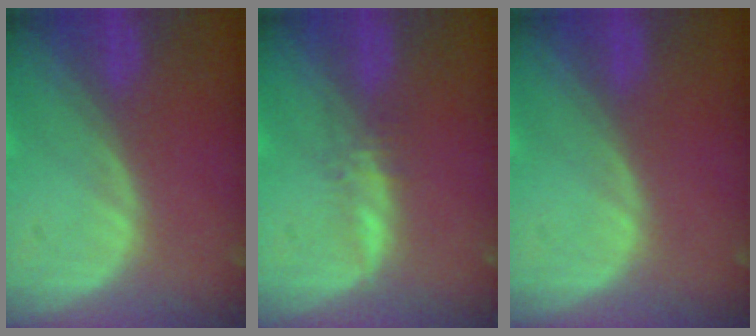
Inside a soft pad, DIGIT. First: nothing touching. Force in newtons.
{"total": 1.6, "press": 1.5, "slide": 0.5}
{"total": 0.0}